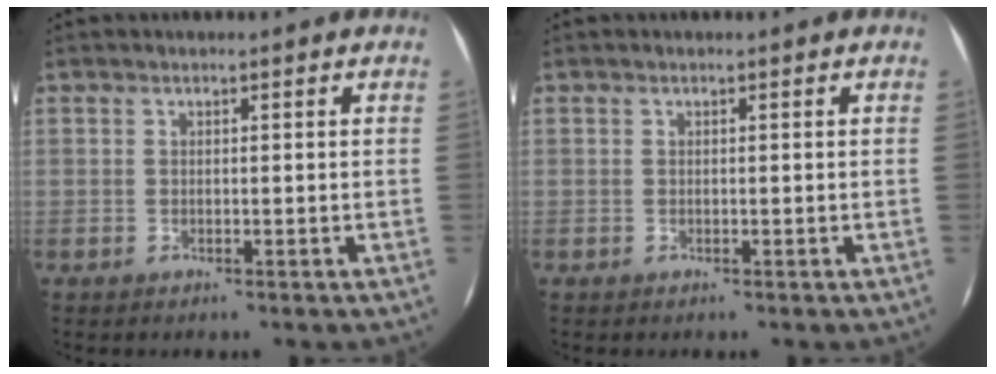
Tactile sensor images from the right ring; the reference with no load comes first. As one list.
[{"total": 0.0}]